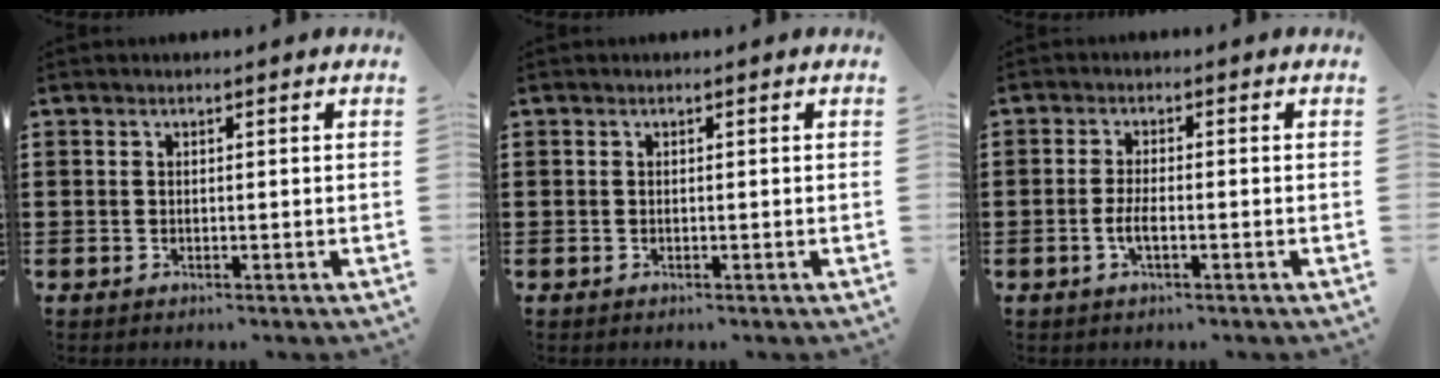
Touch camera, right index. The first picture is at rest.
{"total": 0.0}
{"total": 2.6, "force": [-0.9, 0.7, 2.4], "torque": [-0.051, -0.001, -0.018]}